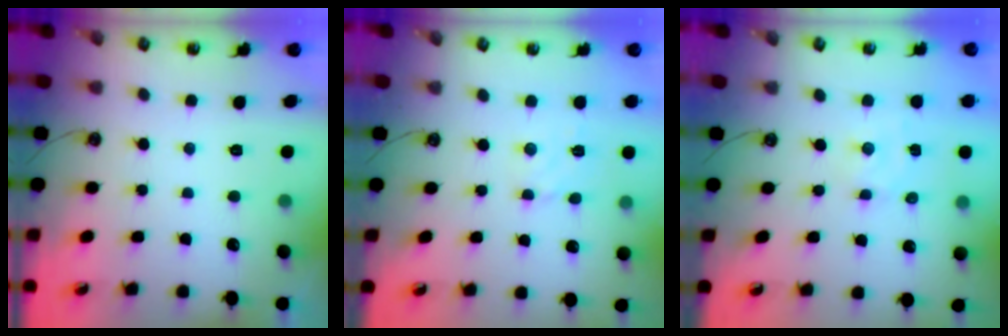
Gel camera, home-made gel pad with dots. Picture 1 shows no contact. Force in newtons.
{"total": 3.1, "press": 3.0, "slide": 0.4}
{"total": 1.6, "press": 1.6, "slide": 0.1}